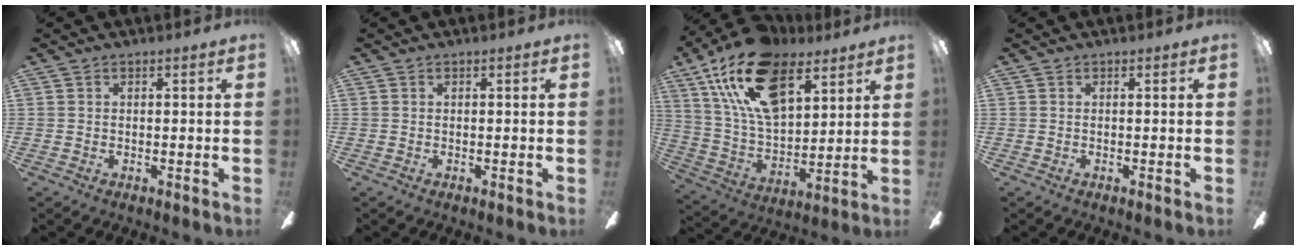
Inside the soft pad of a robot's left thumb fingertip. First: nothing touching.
{"total": 0.0}
{"total": 22.5, "force": [12.2, 11.9, 14.7], "torque": [-0.280, -0.041, 0.217]}
{"total": 0.0}